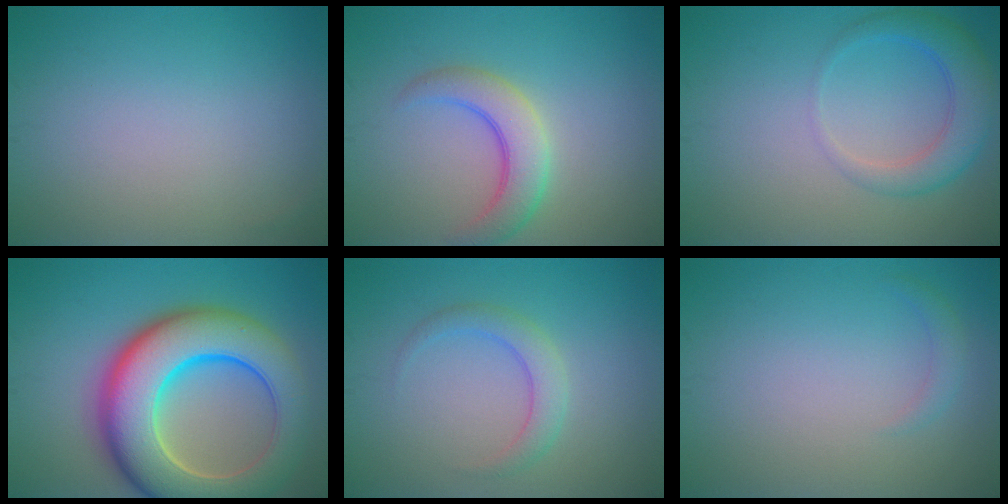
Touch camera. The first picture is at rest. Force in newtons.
{"total": 4.3, "press": 4.3, "slide": 0.3}
{"total": 4.0, "press": 3.9, "slide": 0.3}
{"total": 13.0, "press": 12.9, "slide": 0.3}
{"total": 2.4, "press": 2.4, "slide": 0.0}
{"total": 1.0, "press": 1.0, "slide": 0.1}